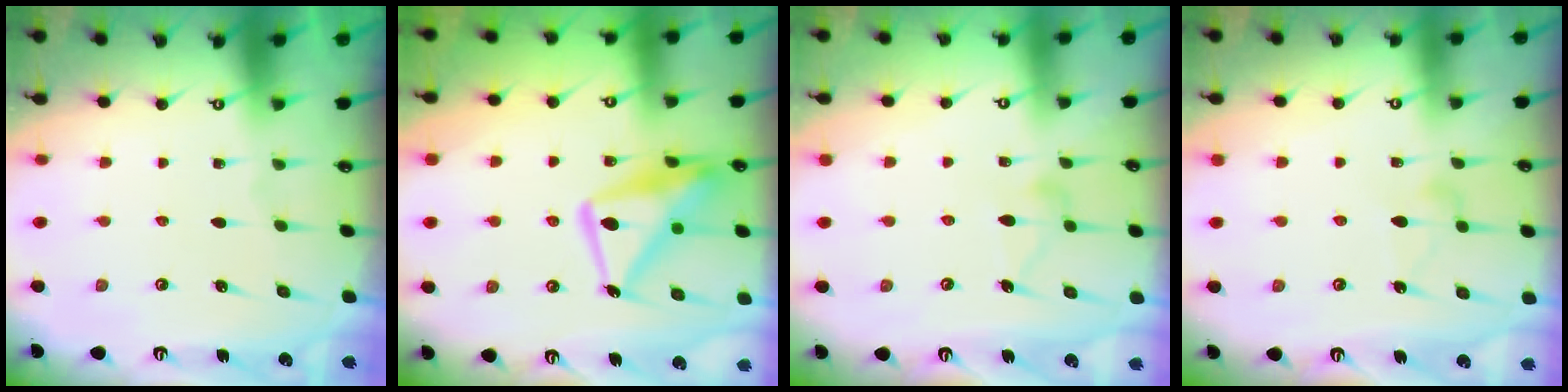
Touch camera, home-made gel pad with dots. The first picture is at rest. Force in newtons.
{"total": 16.5, "press": 16.4, "slide": 1.5}
{"total": 10.4, "press": 10.4, "slide": 0.4}
{"total": 6.6, "press": 6.5, "slide": 0.4}